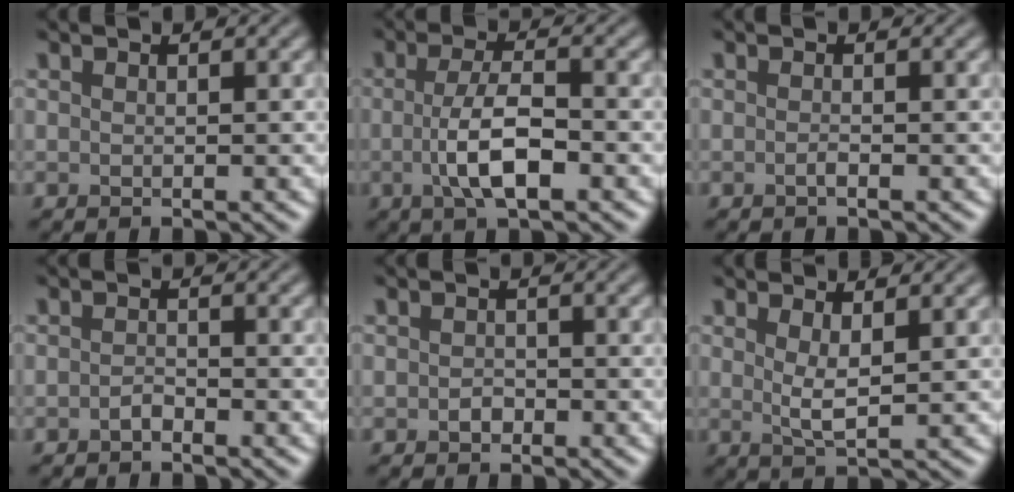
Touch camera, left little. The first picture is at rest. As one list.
[{"total": 4.7, "force": [-0.9, 1.5, 4.4], "torque": [-0.085, -0.001, -0.021]}, {"total": 0.6, "force": [-0.3, 0.1, 0.5], "torque": [-0.011, 0.000, -0.007]}, {"total": 0.9, "force": [-0.7, 0.3, 0.5], "torque": [-0.010, 0.001, -0.013]}, {"total": 1.0, "force": [-0.4, 0.8, 0.5], "torque": [-0.008, -0.003, -0.009]}, {"total": 2.2, "force": [1.0, 0.4, 1.9], "torque": [-0.037, -0.007, 0.019]}]